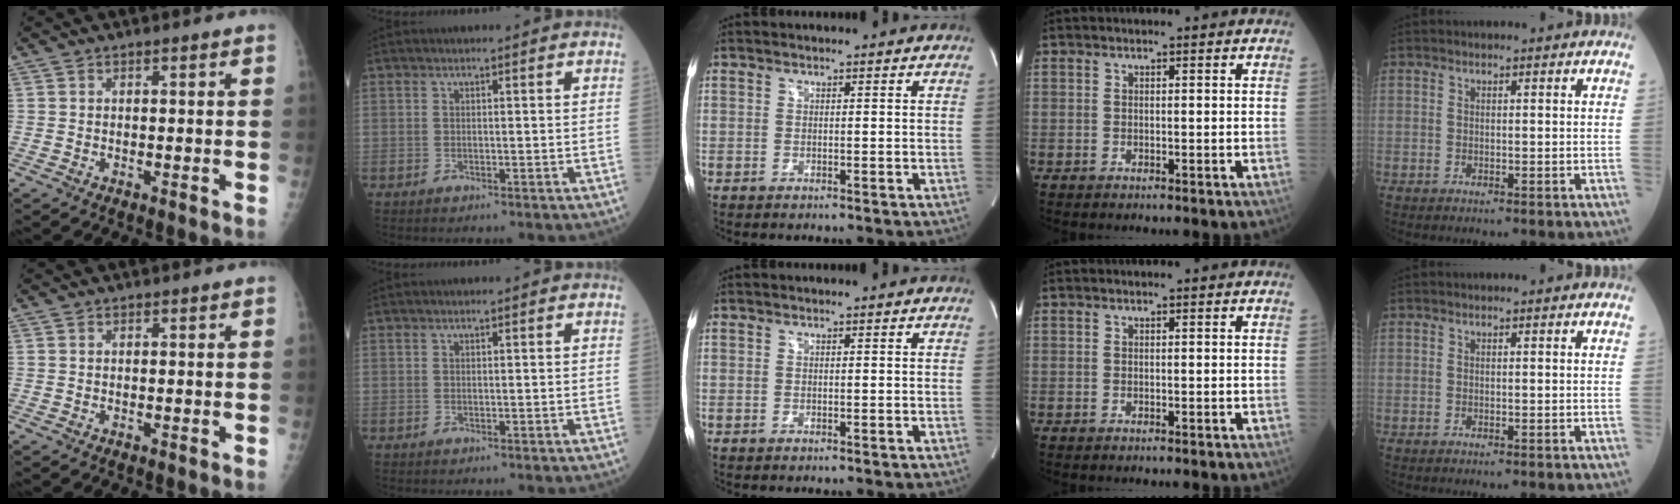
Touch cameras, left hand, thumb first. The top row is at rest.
{}